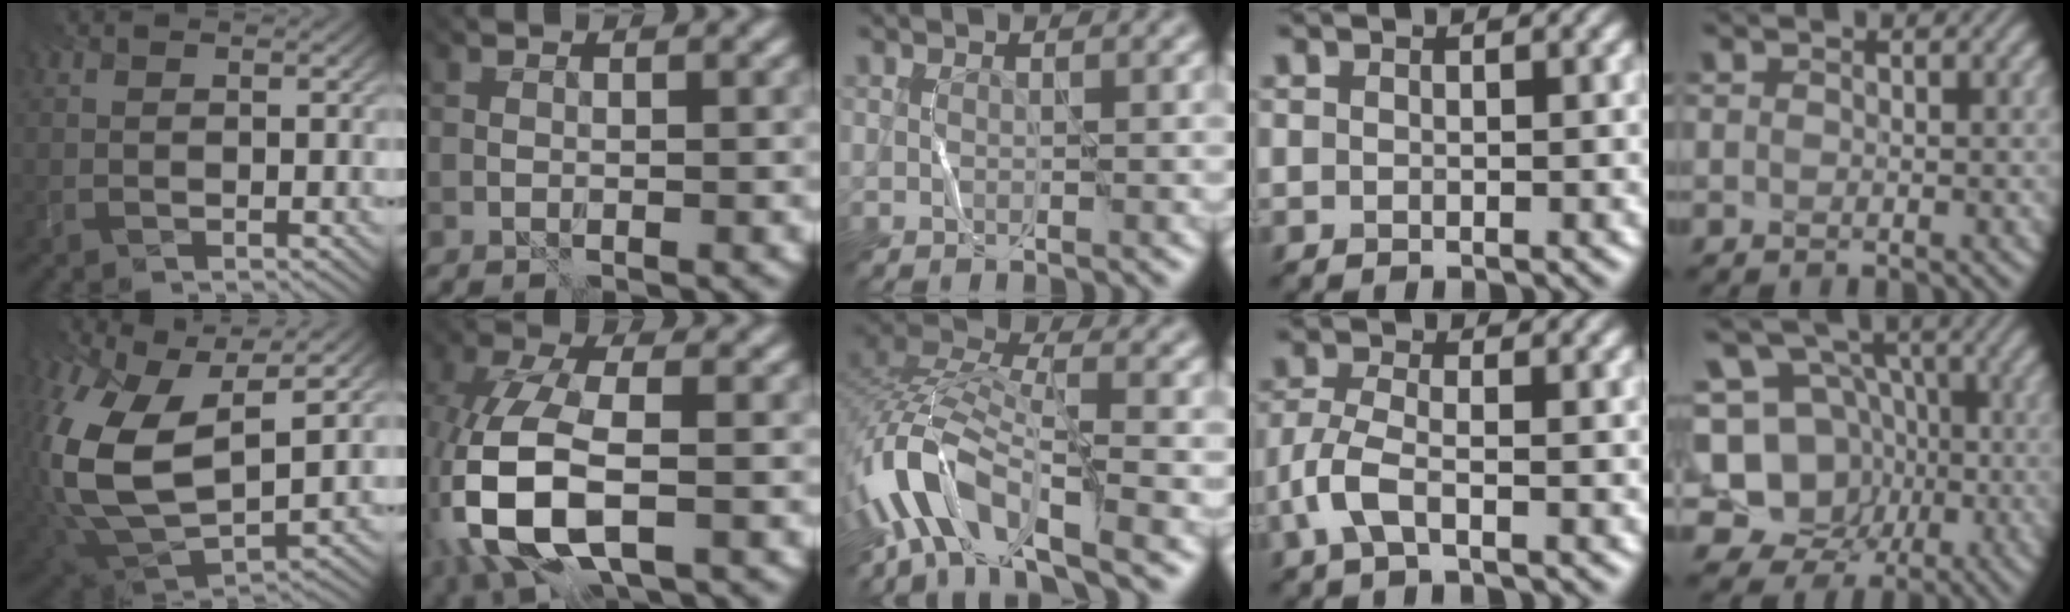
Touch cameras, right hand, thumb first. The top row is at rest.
{"thumb": {"total": 13.9, "force": [0.6, 8.6, 10.9], "torque": [-0.284, -0.025, 0.035]}, "index": {"total": 8.3, "force": [-2.1, 4.7, 6.5], "torque": [-0.157, -0.009, -0.043]}, "middle": {"total": 9.4, "force": [-4.8, 3.8, 7.1], "torque": [-0.147, 0.017, -0.103]}, "ring": {"total": 3.1, "force": [-1.4, 1.2, 2.4], "torque": [-0.067, 0.005, -0.036]}, "little": {"total": 9.1, "force": [-1.7, 8.5, 2.9], "torque": [-0.082, -0.016, -0.041]}}